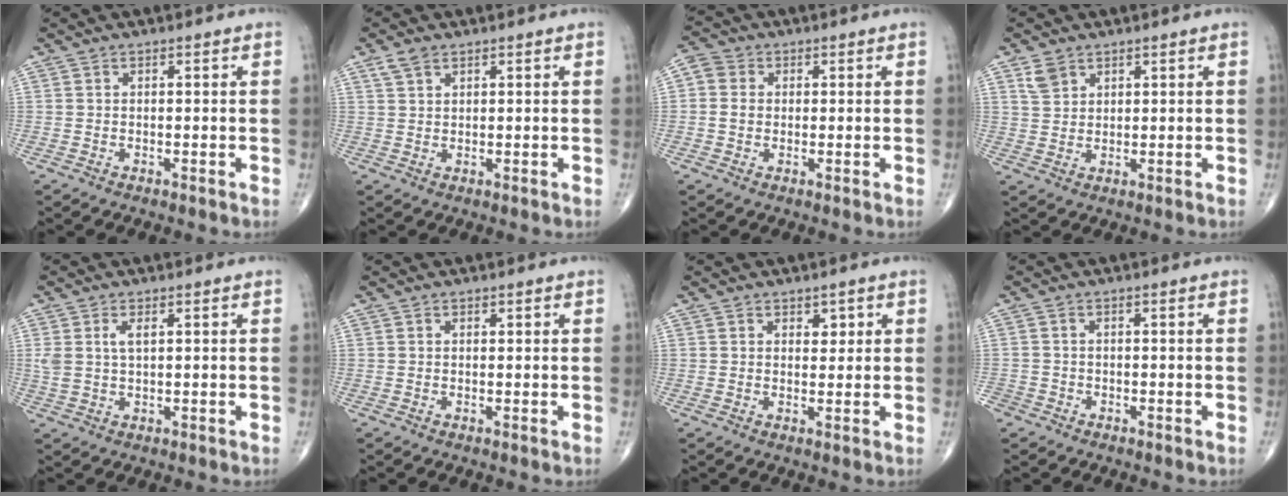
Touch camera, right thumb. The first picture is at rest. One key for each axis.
{"total": 2.6, "fx": 1.7, "fy": 1.4, "fz": 1.4, "tx": -0.031, "ty": 0.006, "tz": 0.039}
{"total": 4.3, "fx": 0.2, "fy": 3.9, "fz": 1.9, "tx": -0.034, "ty": 0.009, "tz": -0.002}
{"total": 3.5, "fx": 2.2, "fy": 2.4, "fz": 1.3, "tx": -0.017, "ty": -0.008, "tz": 0.047}
{"total": 3.7, "fx": 1.3, "fy": 1.7, "fz": 3.0, "tx": -0.068, "ty": 0.004, "tz": 0.031}
{"total": 0.6, "fx": 0.3, "fy": 0.4, "fz": 0.3, "tx": -0.001, "ty": 0.000, "tz": 0.002}
{"total": 2.3, "fx": 1.1, "fy": 1.6, "fz": 1.2, "tx": 0.000, "ty": -0.005, "tz": 0.016}
{"total": 2.5, "fx": -1.6, "fy": 1.9, "fz": 0.4, "tx": -0.007, "ty": 0.007, "tz": -0.033}